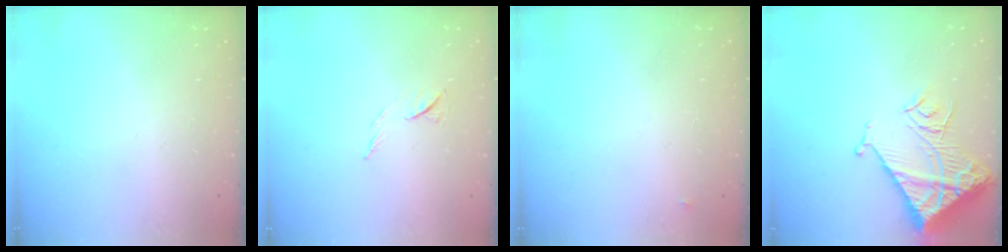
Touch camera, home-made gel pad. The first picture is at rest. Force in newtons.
{"total": 5.7, "press": 5.6, "slide": 1.2}
{"total": 3.1, "press": 3.1, "slide": 0.3}
{"total": 14.6, "press": 14.5, "slide": 1.6}